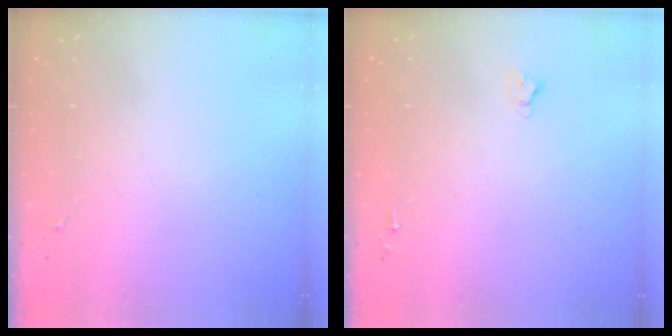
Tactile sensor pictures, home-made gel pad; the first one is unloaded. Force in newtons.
{"total": 2.7, "press": 2.7, "slide": 0.2}